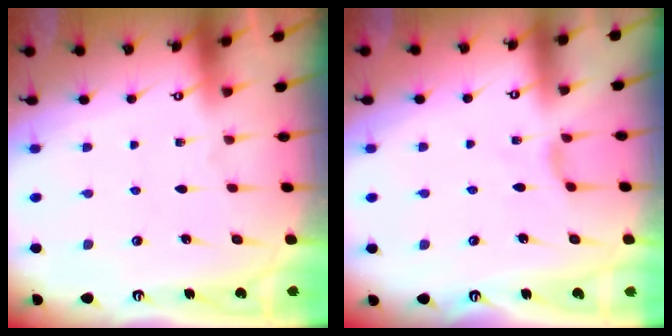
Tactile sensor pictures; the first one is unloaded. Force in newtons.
{"total": 1.8, "press": 1.7, "slide": 0.5}